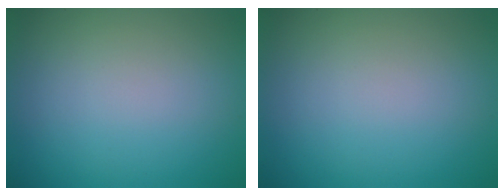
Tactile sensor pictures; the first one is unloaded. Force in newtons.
{"total": 0.0}